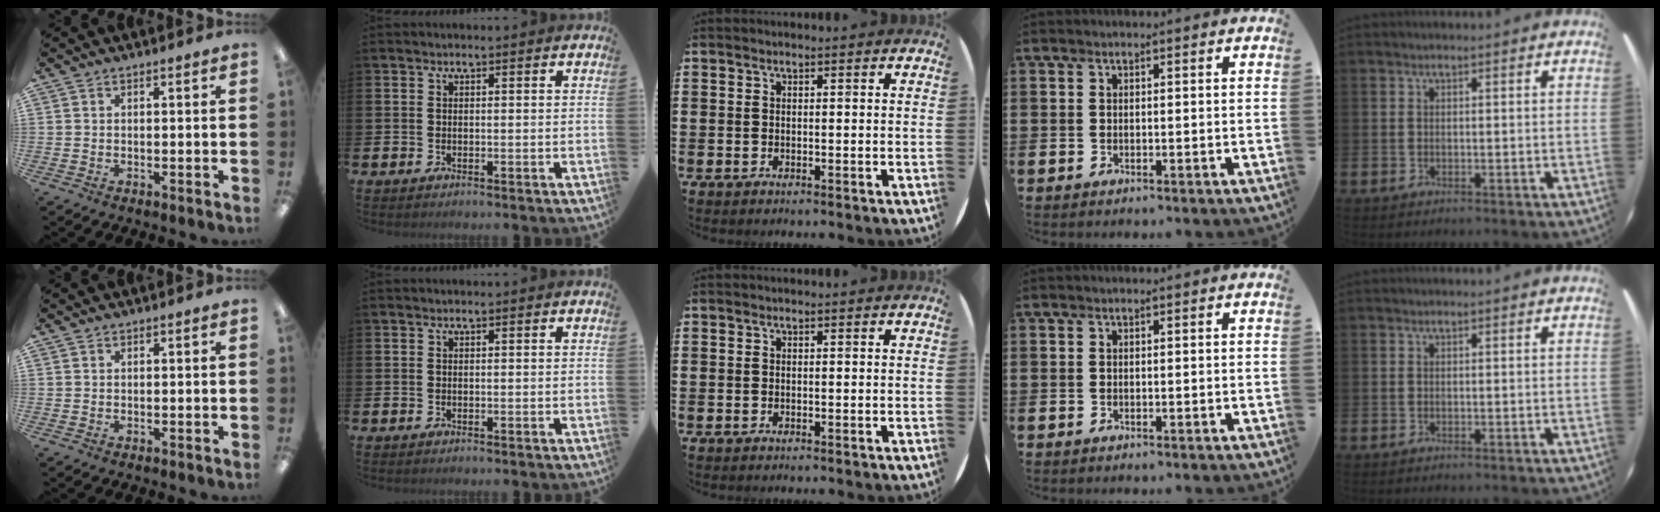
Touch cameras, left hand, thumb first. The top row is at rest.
{}